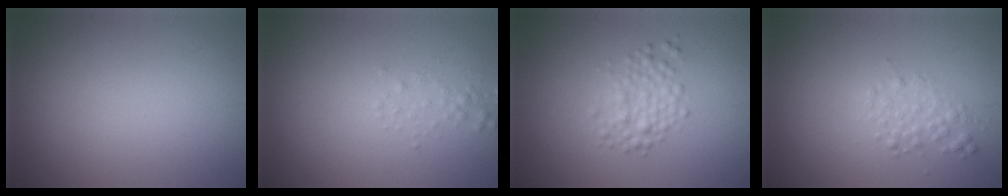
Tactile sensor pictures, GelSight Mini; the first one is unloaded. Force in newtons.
{"total": 0.9, "press": 0.9, "slide": 0.0}
{"total": 2.4, "press": 2.4, "slide": 0.1}
{"total": 1.7, "press": 1.7, "slide": 0.0}